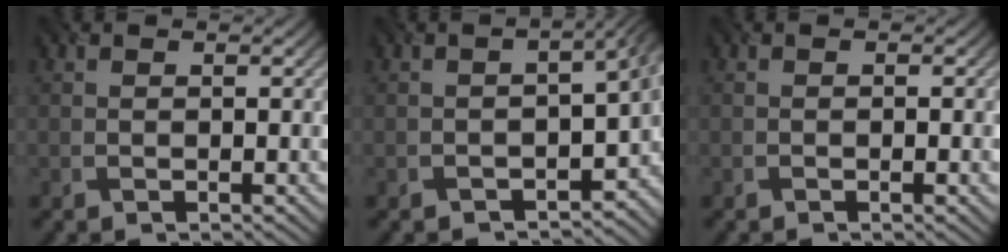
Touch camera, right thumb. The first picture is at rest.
{"total": 8.2, "force": [-3.4, 4.2, 6.1], "torque": [-0.070, -0.032, -0.037]}
{"total": 1.0, "force": [-0.4, 0.2, 0.9], "torque": [-0.013, -0.001, -0.005]}